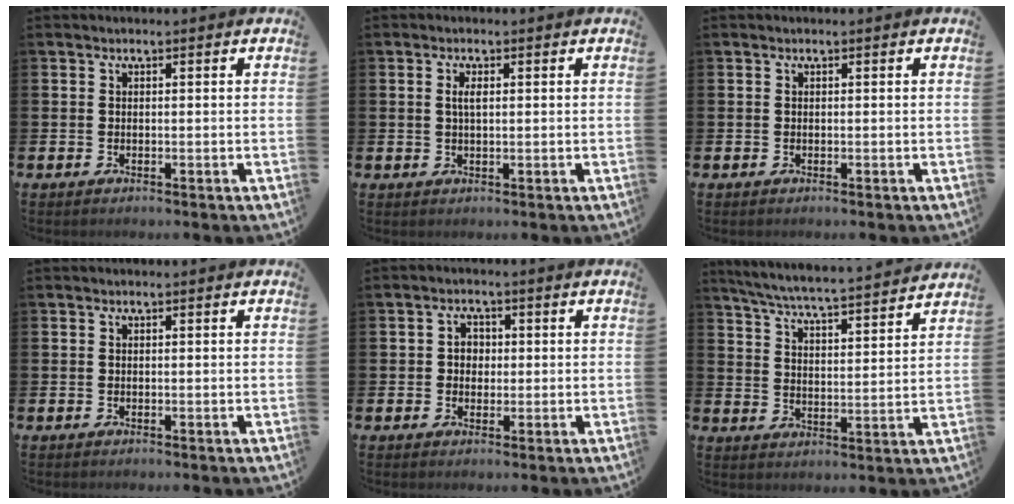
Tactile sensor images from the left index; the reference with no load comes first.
{"total": 1.7, "force": [0.6, 0.6, 1.5], "torque": [-0.031, 0.004, 0.008]}
{"total": 0.0}
{"total": 0.0}
{"total": 2.4, "force": [0.2, 2.1, 1.0], "torque": [-0.010, 0.004, -0.003]}
{"total": 6.2, "force": [6.0, 0.0, 1.7], "torque": [-0.060, -0.047, 0.102]}